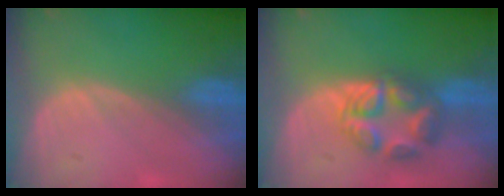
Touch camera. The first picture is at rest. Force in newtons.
{"total": 6.3, "press": 6.3, "slide": 0.2}